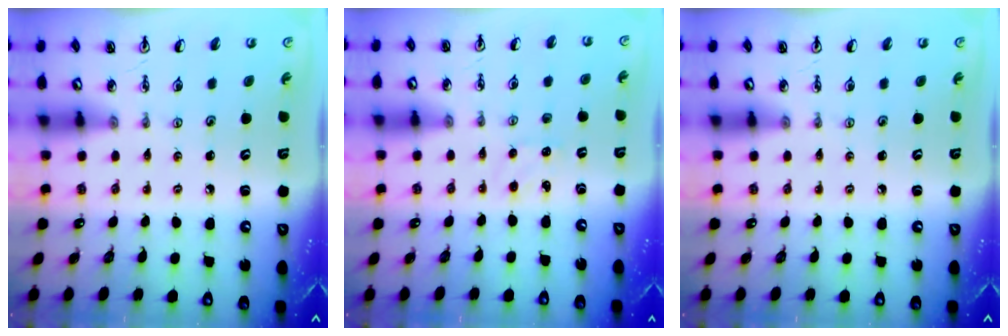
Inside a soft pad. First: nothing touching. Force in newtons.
{"total": 2.2, "press": 2.2, "slide": 0.3}
{"total": 0.0}